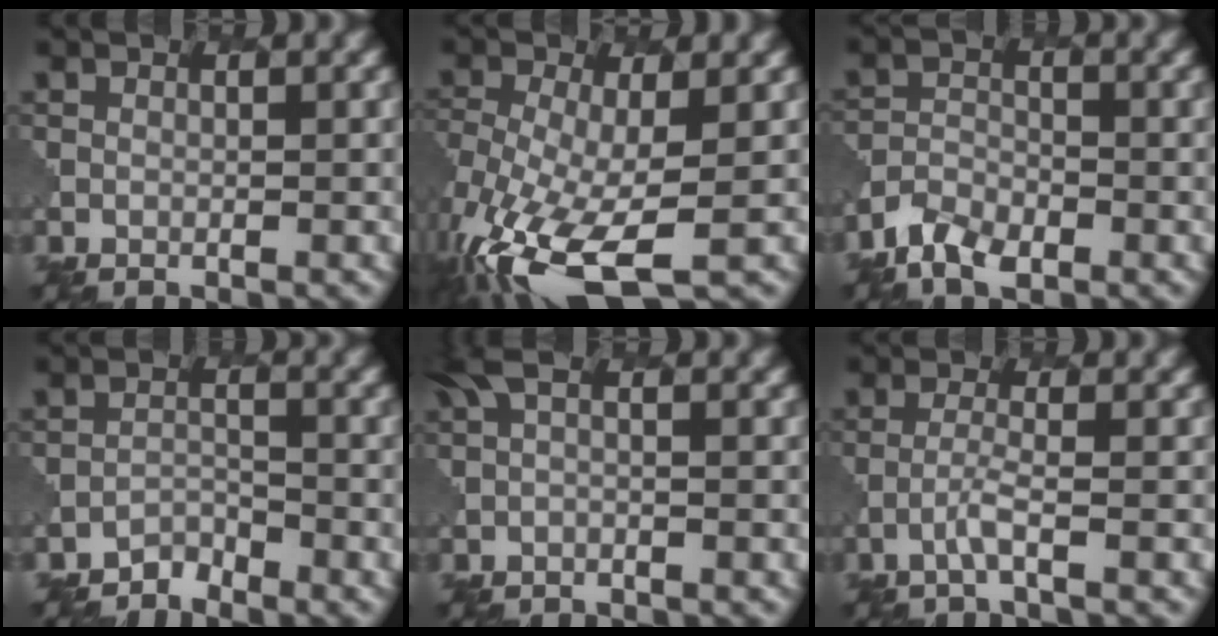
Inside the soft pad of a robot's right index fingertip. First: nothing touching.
{"total": 10.0, "force": [-4.2, 4.3, 8.0], "torque": [-0.181, -0.028, -0.078]}
{"total": 4.0, "force": [-2.9, 2.0, 1.8], "torque": [-0.032, -0.006, -0.059]}
{"total": 1.5, "force": [-1.4, 0.4, -0.2], "torque": [0.007, 0.004, -0.027]}
{"total": 1.8, "force": [-0.2, 0.4, 1.7], "torque": [-0.037, -0.002, -0.005]}
{"total": 1.6, "force": [-0.7, 0.0, 1.4], "torque": [-0.028, 0.005, -0.024]}